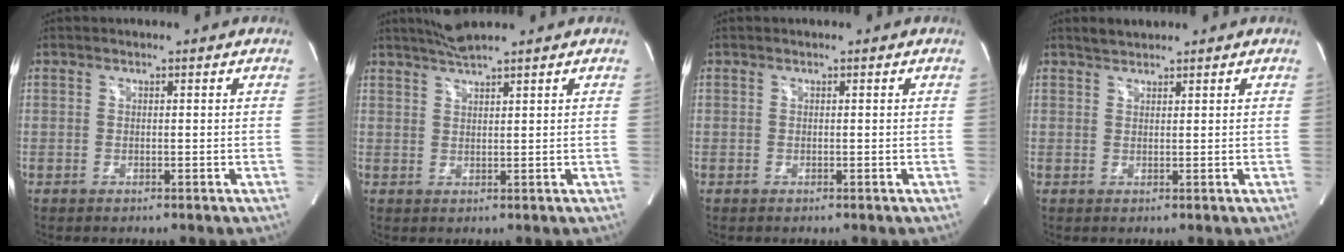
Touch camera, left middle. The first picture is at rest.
{"total": 3.9, "force": [3.5, -0.5, 1.8], "torque": [-0.037, 0.013, 0.068]}
{"total": 0.0}
{"total": 1.8, "force": [1.7, 0.5, 0.4], "torque": [-0.014, 0.010, 0.033]}